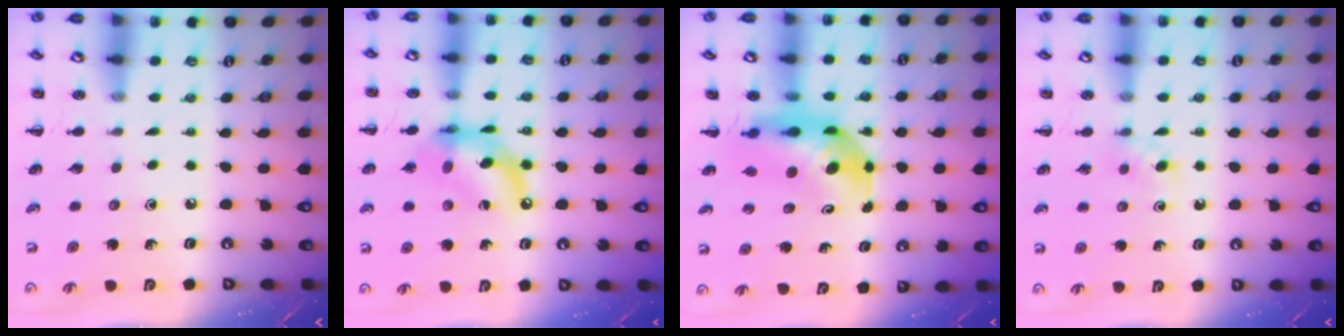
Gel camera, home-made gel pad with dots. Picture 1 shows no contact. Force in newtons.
{"total": 12.2, "press": 11.8, "slide": 3.1}
{"total": 7.0, "press": 6.7, "slide": 2.0}
{"total": 2.7, "press": 2.5, "slide": 1.0}